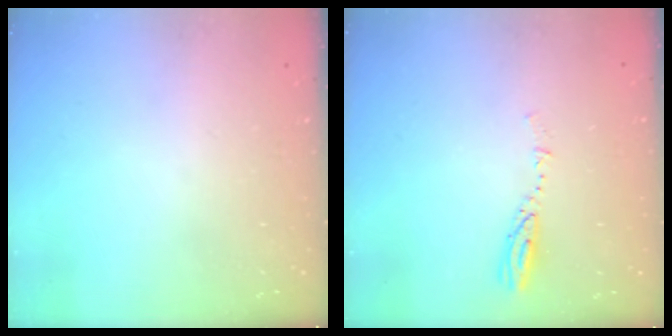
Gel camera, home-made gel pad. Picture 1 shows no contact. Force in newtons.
{"total": 3.8, "press": 3.8, "slide": 0.3}